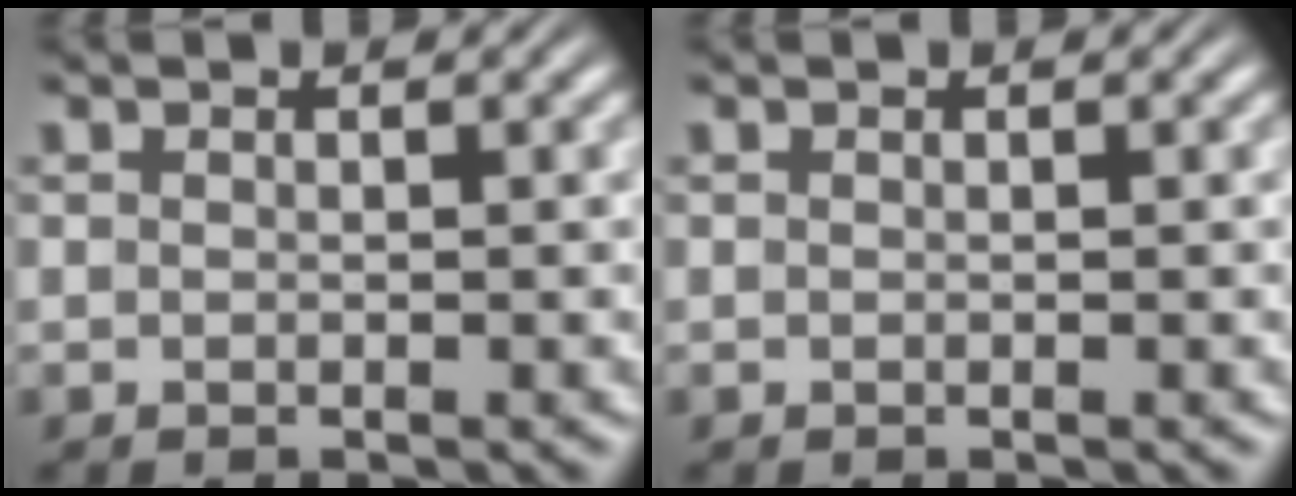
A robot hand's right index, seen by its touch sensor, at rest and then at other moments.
{"total": 0.0}